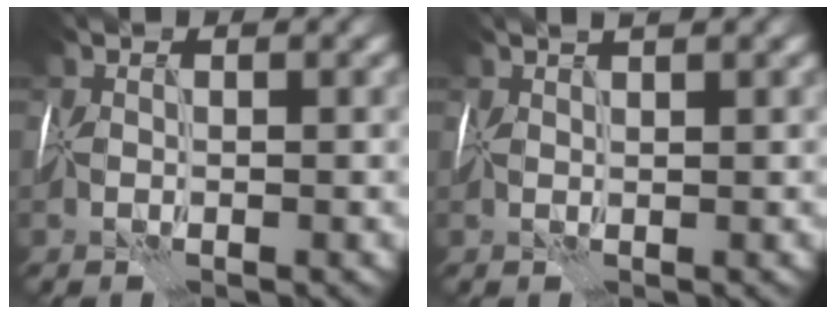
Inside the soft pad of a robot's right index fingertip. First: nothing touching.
{"total": 1.6, "force": [1.1, 0.1, 1.2], "torque": [-0.014, 0.013, 0.010]}